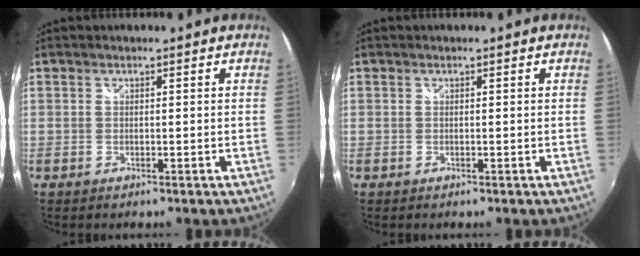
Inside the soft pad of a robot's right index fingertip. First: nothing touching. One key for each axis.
{"total": 0.0}